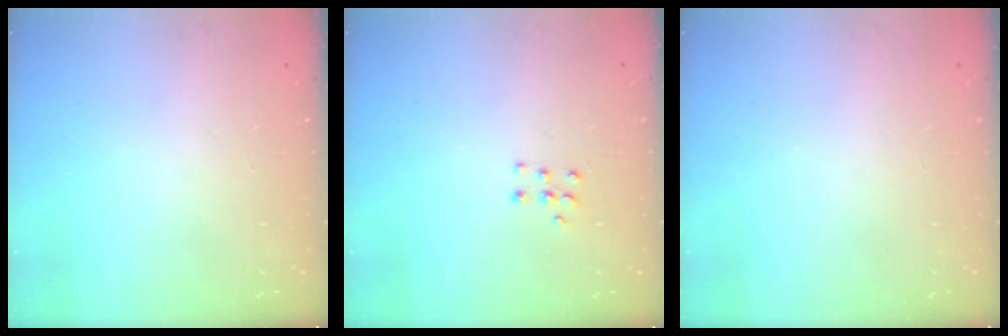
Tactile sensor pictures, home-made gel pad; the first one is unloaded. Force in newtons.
{"total": 4.6, "press": 4.5, "slide": 0.5}
{"total": 0.0}